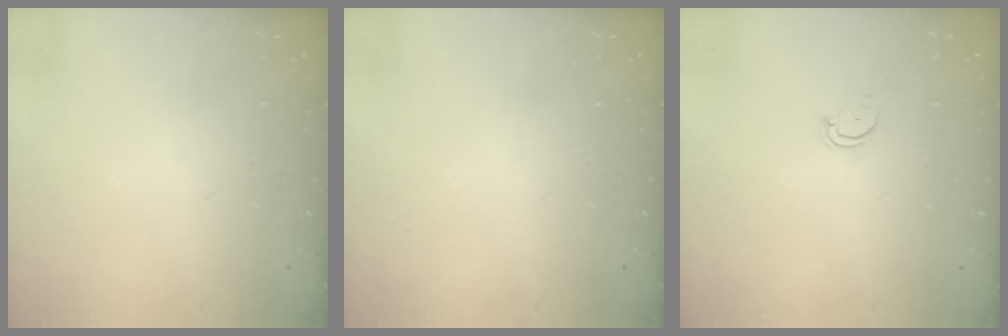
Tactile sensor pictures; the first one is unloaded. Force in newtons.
{"total": 0.0}
{"total": 2.3, "press": 2.3, "slide": 0.2}